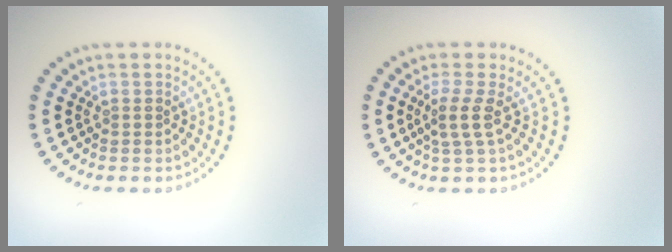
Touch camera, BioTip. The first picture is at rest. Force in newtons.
{"total": 2.2, "press": 1.6, "slide": 1.5}